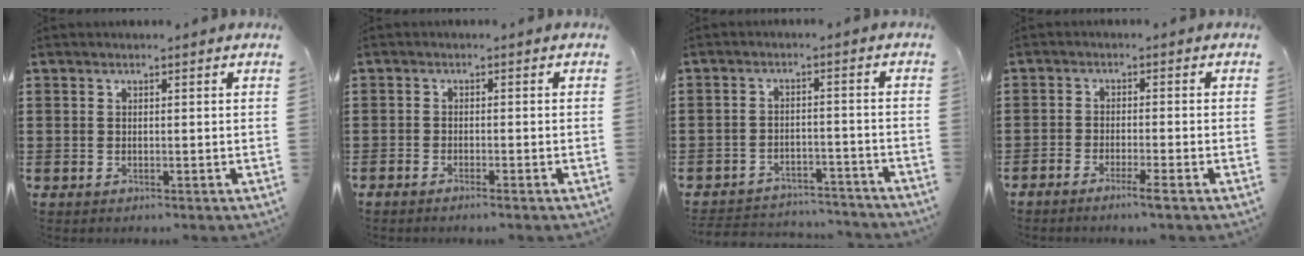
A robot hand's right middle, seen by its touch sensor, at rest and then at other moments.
{"total": 1.1, "force": [-1.0, -0.1, 0.4], "torque": [-0.007, -0.001, -0.019]}
{"total": 3.8, "force": [-3.8, 0.6, 0.0], "torque": [-0.006, 0.001, -0.081]}
{"total": 2.4, "force": [-1.9, 0.0, 1.4], "torque": [-0.030, 0.000, -0.038]}